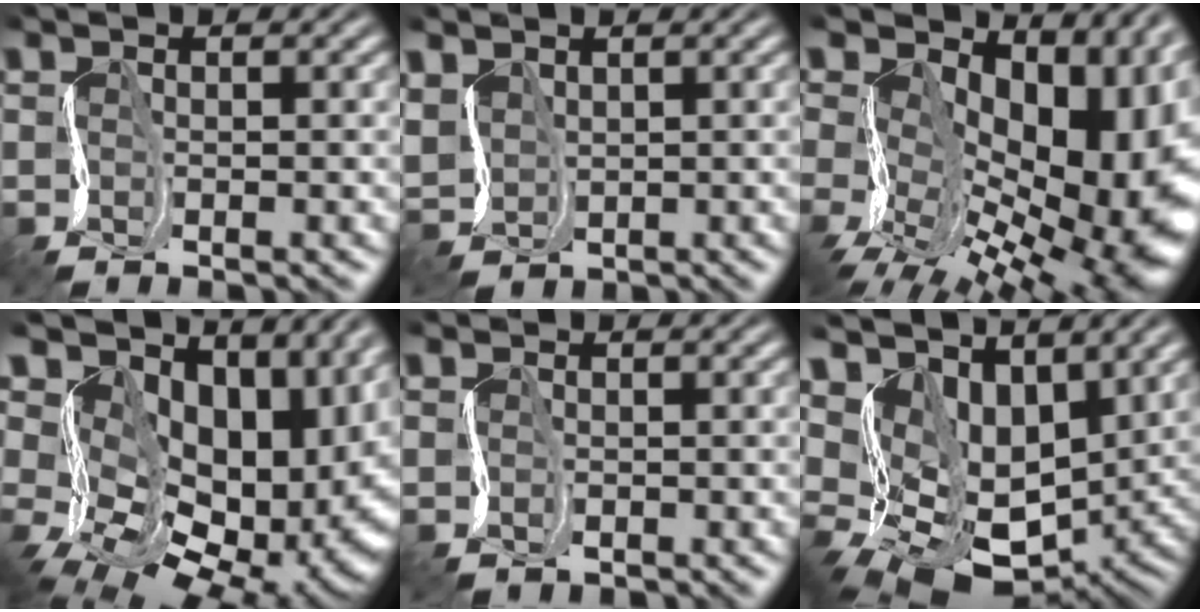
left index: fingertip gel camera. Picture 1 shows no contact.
{"total": 2.2, "force": [1.3, 1.1, -1.4], "torque": [0.001, 0.006, 0.024]}
{"total": 17.2, "force": [-0.3, 11.0, 13.3], "torque": [-0.165, -0.017, 0.019]}
{"total": 14.5, "force": [2.6, 10.7, 9.5], "torque": [-0.112, -0.008, 0.074]}
{"total": 1.1, "force": [0.1, 0.4, -1.0], "torque": [0.010, 0.002, 0.003]}
{"total": 8.4, "force": [3.9, 5.9, 4.6], "torque": [-0.097, -0.005, 0.079]}